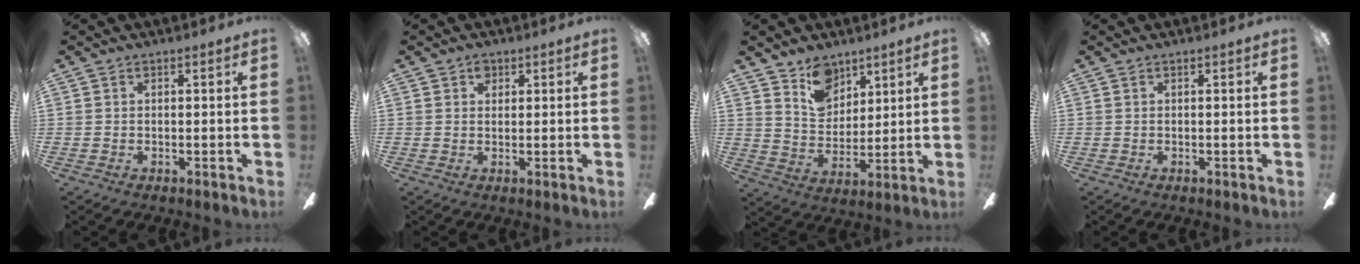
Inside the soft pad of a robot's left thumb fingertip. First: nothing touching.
{"total": 2.5, "force": [1.4, 1.8, 1.0], "torque": [0.001, -0.004, 0.020]}
{"total": 11.3, "force": [7.8, 7.3, 3.5], "torque": [-0.055, -0.040, 0.150]}
{"total": 0.0}